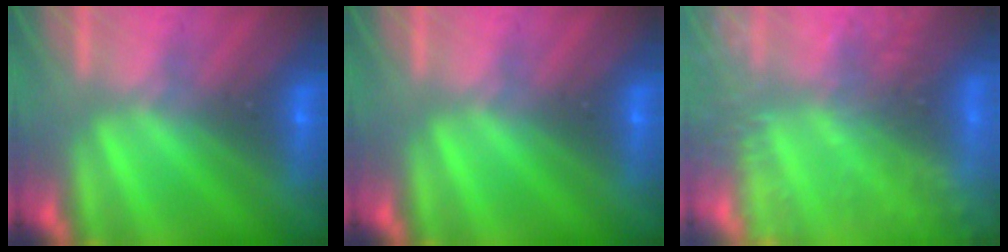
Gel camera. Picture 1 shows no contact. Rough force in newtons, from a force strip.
{"total": 0.0}
{"total": 7.3}